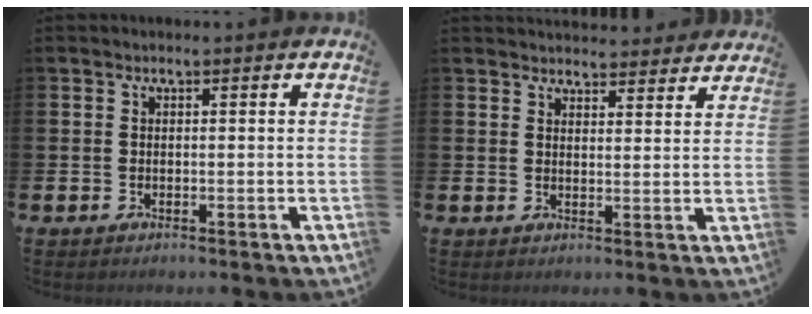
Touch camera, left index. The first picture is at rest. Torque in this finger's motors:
{"motor_torque": [-0.54, -1.60, -0.72, 0.05]}